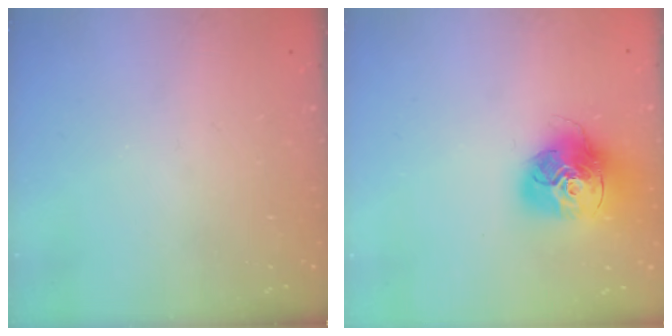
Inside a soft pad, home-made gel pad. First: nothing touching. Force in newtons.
{"total": 16.1, "press": 16.0, "slide": 1.6}